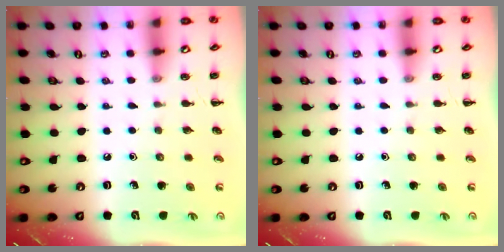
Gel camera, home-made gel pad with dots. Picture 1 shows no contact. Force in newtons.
{"total": 0.0}